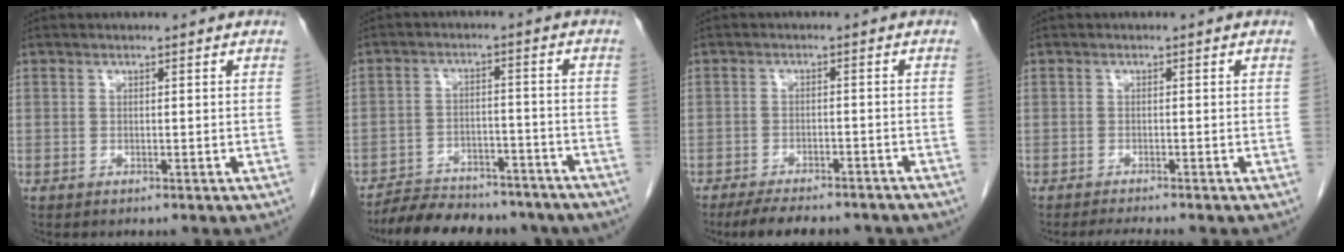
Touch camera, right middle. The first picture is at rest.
{"total": 15.0, "force": [-13.2, 5.1, 5.1], "torque": [-0.082, 0.014, -0.180]}
{"total": 11.1, "force": [-9.7, 2.7, 4.6], "torque": [-0.067, -0.003, -0.129]}
{"total": 2.6, "force": [-2.3, -0.5, 1.0], "torque": [-0.019, -0.009, -0.038]}